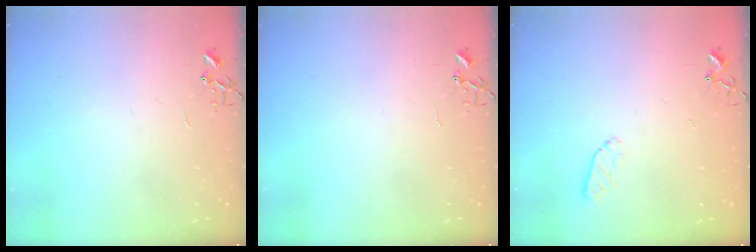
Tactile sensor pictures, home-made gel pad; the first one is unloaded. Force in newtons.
{"total": 0.0}
{"total": 5.0, "press": 4.9, "slide": 0.9}